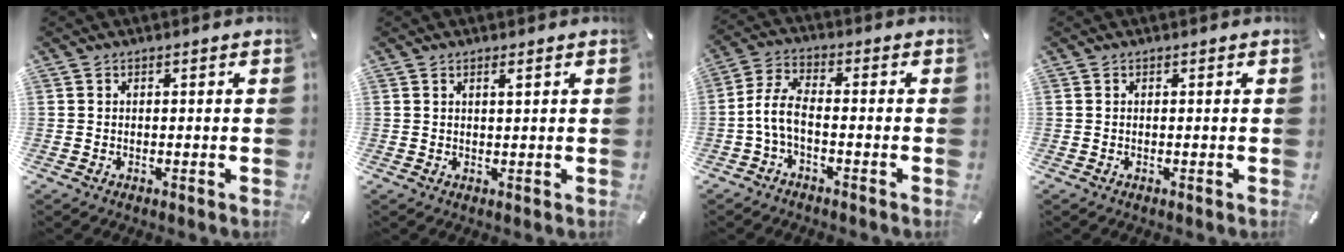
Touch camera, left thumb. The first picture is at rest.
{"total": 1.2, "force": [0.9, 0.0, 0.8], "torque": [-0.017, -0.002, 0.016]}
{"total": 6.5, "force": [-2.4, 2.8, 5.3], "torque": [-0.122, -0.001, -0.048]}
{"total": 0.0}